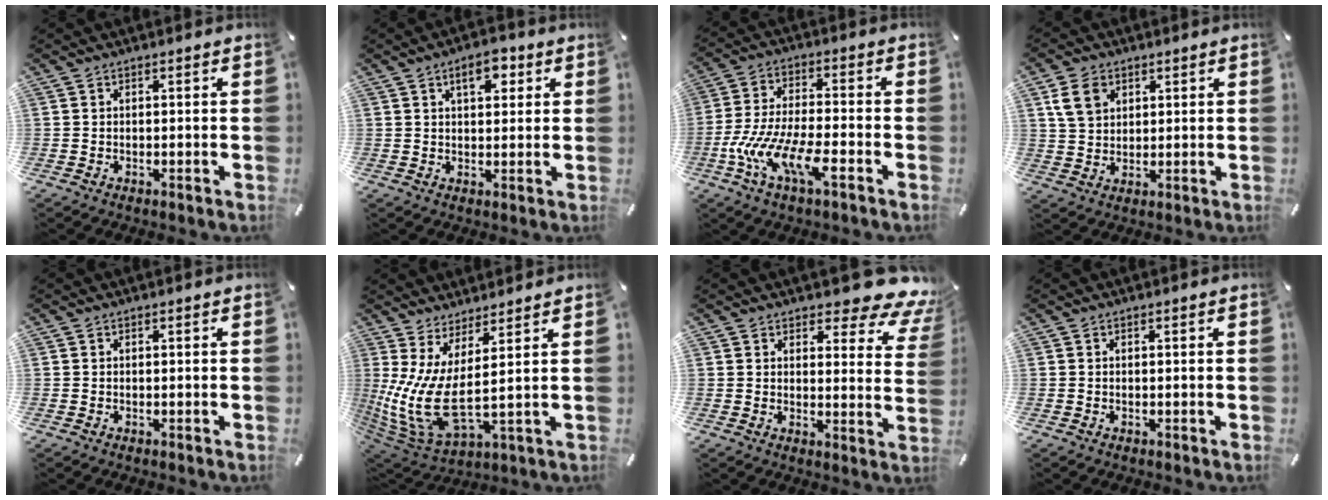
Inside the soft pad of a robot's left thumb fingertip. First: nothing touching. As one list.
[{"total": 6.1, "force": [2.8, 3.1, 4.5], "torque": [-0.055, -0.006, 0.040]}, {"total": 13.2, "force": [-6.4, 4.2, 10.7], "torque": [-0.224, 0.004, -0.115]}, {"total": 6.5, "force": [2.8, 5.1, 2.9], "torque": [-0.055, 0.005, 0.052]}, {"total": 0.0}, {"total": 12.0, "force": [1.2, 3.5, 11.4], "torque": [-0.261, -0.043, 0.021]}, {"total": 9.3, "force": [7.4, 3.6, 4.4], "torque": [-0.048, -0.065, 0.126]}, {"total": 0.0}]